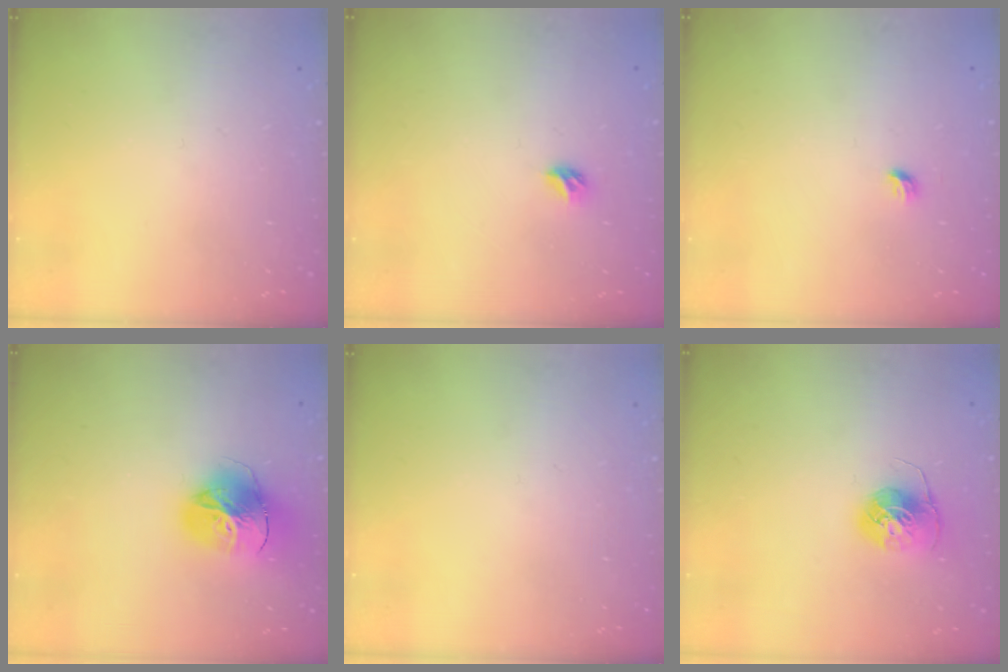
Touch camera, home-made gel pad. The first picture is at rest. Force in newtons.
{"total": 3.3, "press": 3.2, "slide": 0.8}
{"total": 3.6, "press": 3.5, "slide": 1.0}
{"total": 17.1, "press": 17.0, "slide": 1.9}
{"total": 0.0}
{"total": 7.1, "press": 7.1, "slide": 0.5}